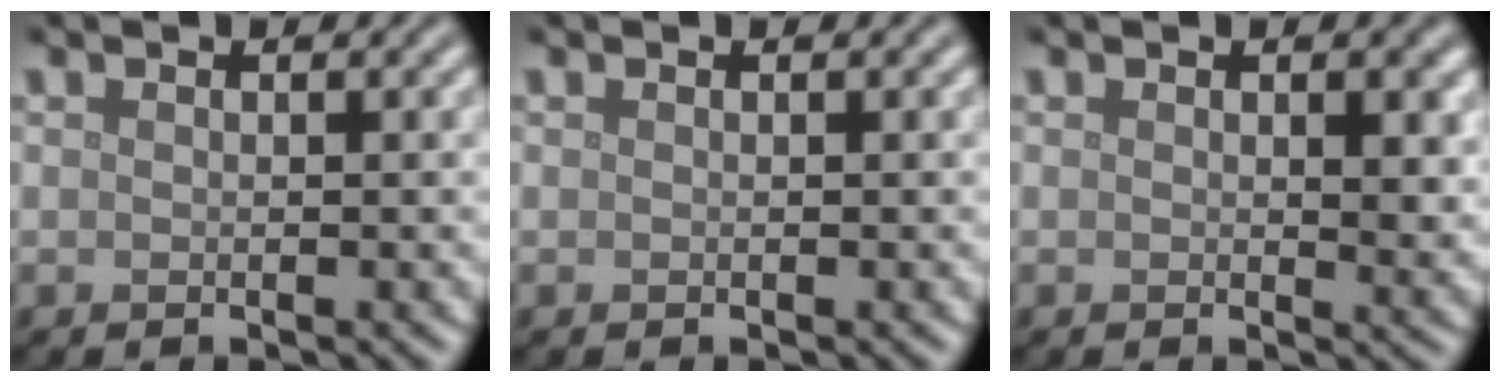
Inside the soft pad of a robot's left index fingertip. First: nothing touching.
{"total": 0.0}
{"total": 2.4, "force": [0.4, 0.9, 2.1], "torque": [-0.026, -0.006, 0.008]}